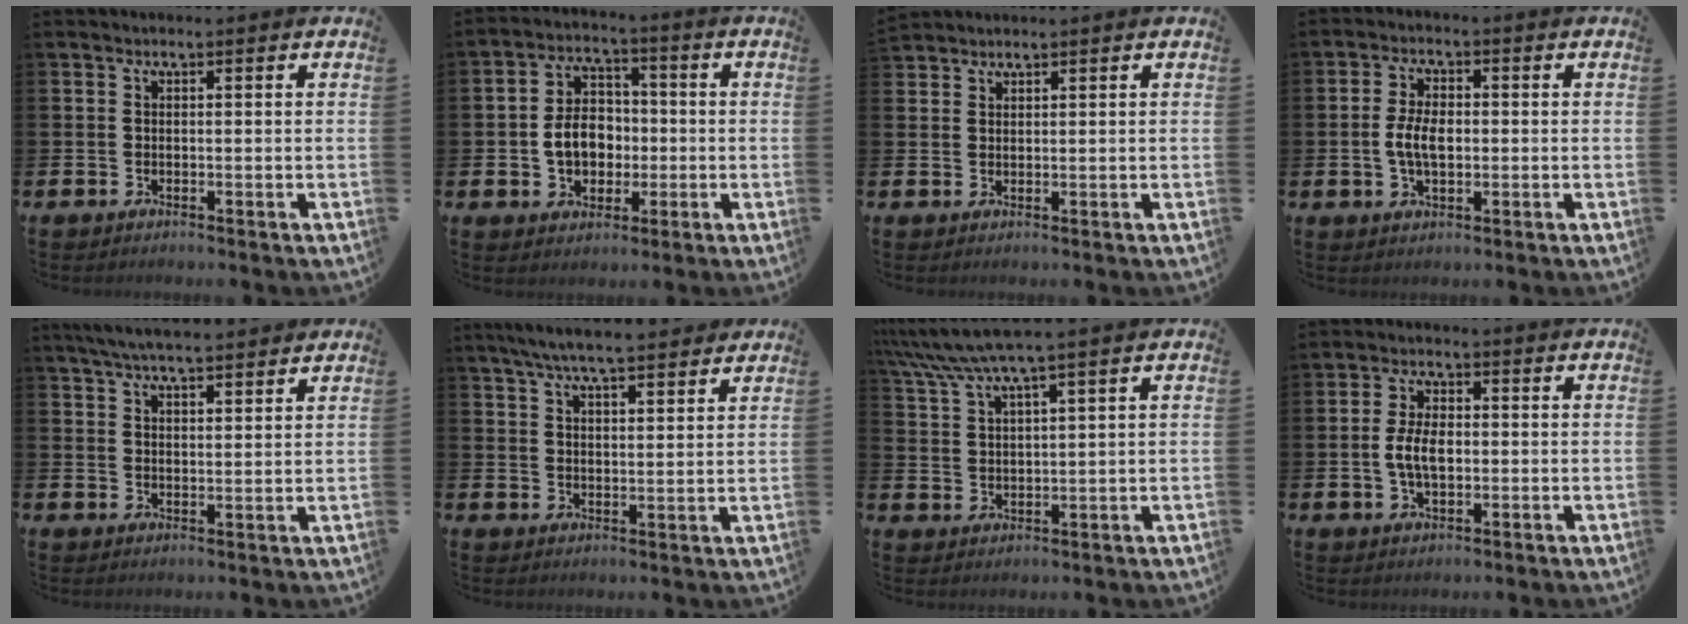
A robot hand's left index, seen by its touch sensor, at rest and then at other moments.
{"total": 6.5, "force": [-0.8, 5.3, 3.8], "torque": [-0.057, 0.008, -0.021]}
{"total": 1.8, "force": [1.8, 0.4, -0.3], "torque": [0.010, -0.004, 0.033]}
{"total": 4.5, "force": [-0.2, 2.5, 3.7], "torque": [-0.065, 0.000, -0.010]}
{"total": 5.6, "force": [5.3, 0.5, 1.6], "torque": [-0.043, -0.018, 0.098]}
{"total": 6.4, "force": [6.0, 0.7, 2.1], "torque": [-0.055, -0.023, 0.109]}
{"total": 6.3, "force": [5.3, 0.1, 3.3], "torque": [-0.083, -0.016, 0.094]}
{"total": 4.7, "force": [-0.2, 2.7, 3.9], "torque": [-0.067, 0.000, -0.010]}